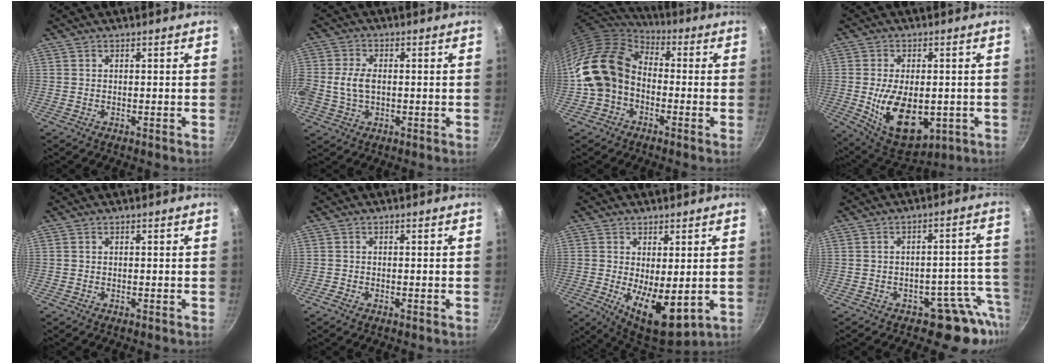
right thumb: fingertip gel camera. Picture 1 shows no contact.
{"total": 6.8, "force": [-0.2, 4.5, 5.1], "torque": [-0.103, 0.009, -0.009]}
{"total": 14.9, "force": [-2.5, 11.4, 9.3], "torque": [-0.149, 0.047, -0.063]}
{"total": 15.2, "force": [-2.5, 8.9, 12.1], "torque": [-0.181, -0.008, -0.020]}
{"total": 0.0}
{"total": 0.6, "force": [-0.5, 0.2, 0.3], "torque": [-0.014, 0.004, -0.011]}
{"total": 10.6, "force": [-0.9, 4.6, 9.5], "torque": [-0.126, -0.023, 0.000]}
{"total": 8.9, "force": [-5.5, 5.7, 4.2], "torque": [0.032, 0.056, -0.065]}